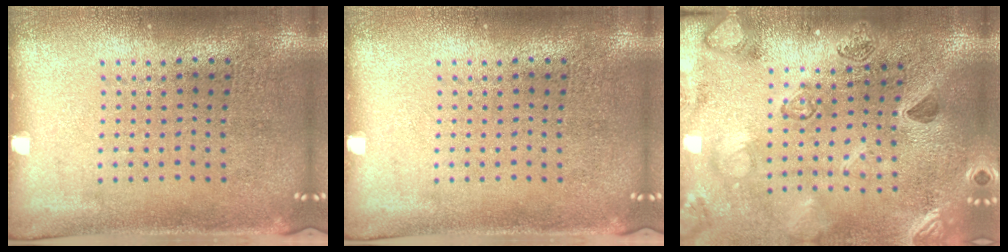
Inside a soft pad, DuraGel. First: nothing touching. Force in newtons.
{"total": 0.0}
{"total": 2.3, "press": 2.3, "slide": 0.2}